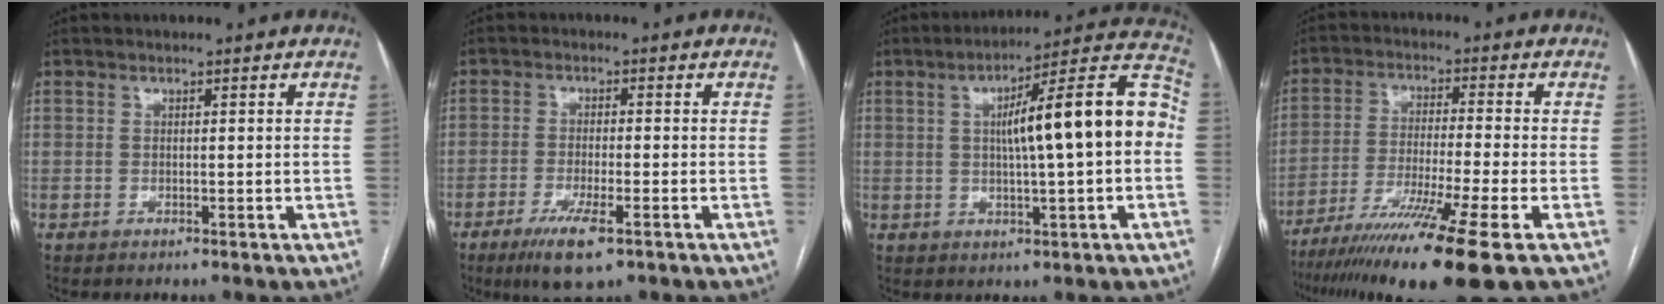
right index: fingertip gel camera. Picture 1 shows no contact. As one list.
[{"total": 6.9, "force": [-3.9, 1.1, 5.5], "torque": [-0.103, -0.016, -0.064]}, {"total": 16.4, "force": [1.0, 1.7, 16.2], "torque": [-0.235, 0.039, 0.010]}, {"total": 16.5, "force": [-11.0, -1.4, 12.2], "torque": [-0.197, -0.048, -0.184]}]